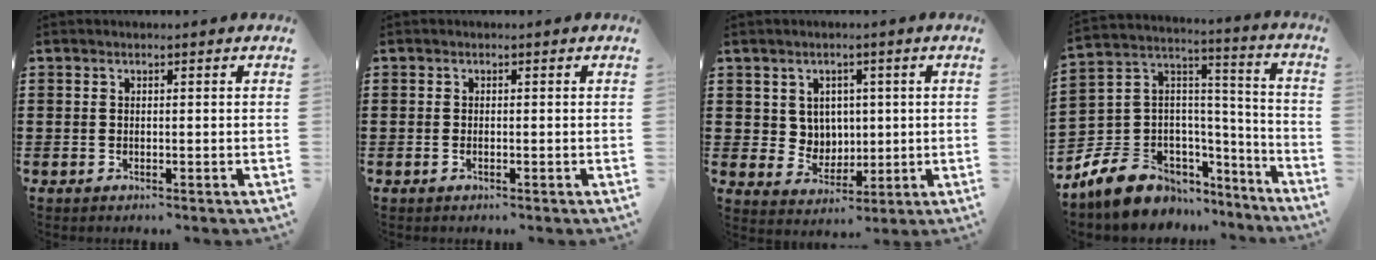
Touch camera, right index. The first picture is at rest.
{"total": 0.0}
{"total": 4.4, "force": [2.0, 3.8, 0.8], "torque": [-0.036, 0.004, 0.036]}
{"total": 9.3, "force": [-6.4, 6.4, 2.0], "torque": [-0.074, 0.001, -0.120]}